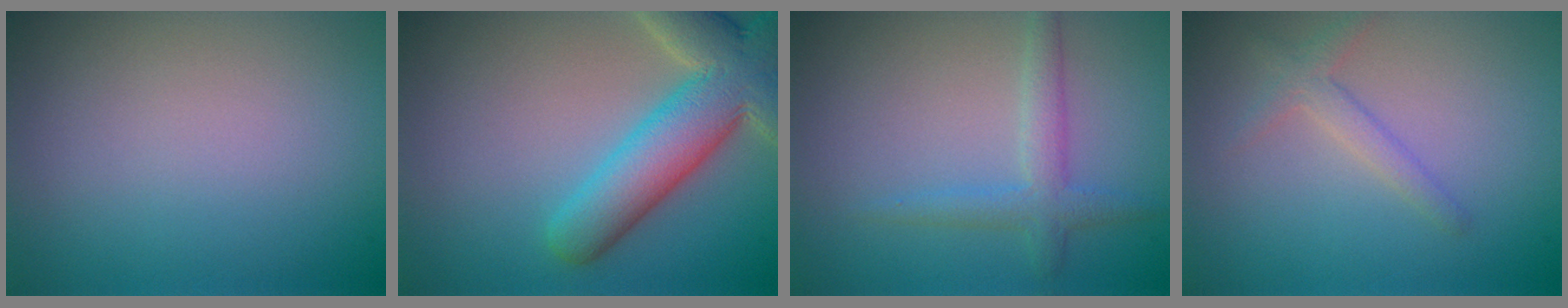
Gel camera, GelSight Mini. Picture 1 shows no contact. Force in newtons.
{"total": 8.8, "press": 8.8, "slide": 0.8}
{"total": 2.5, "press": 2.5, "slide": 0.1}
{"total": 1.7, "press": 1.7, "slide": 0.2}